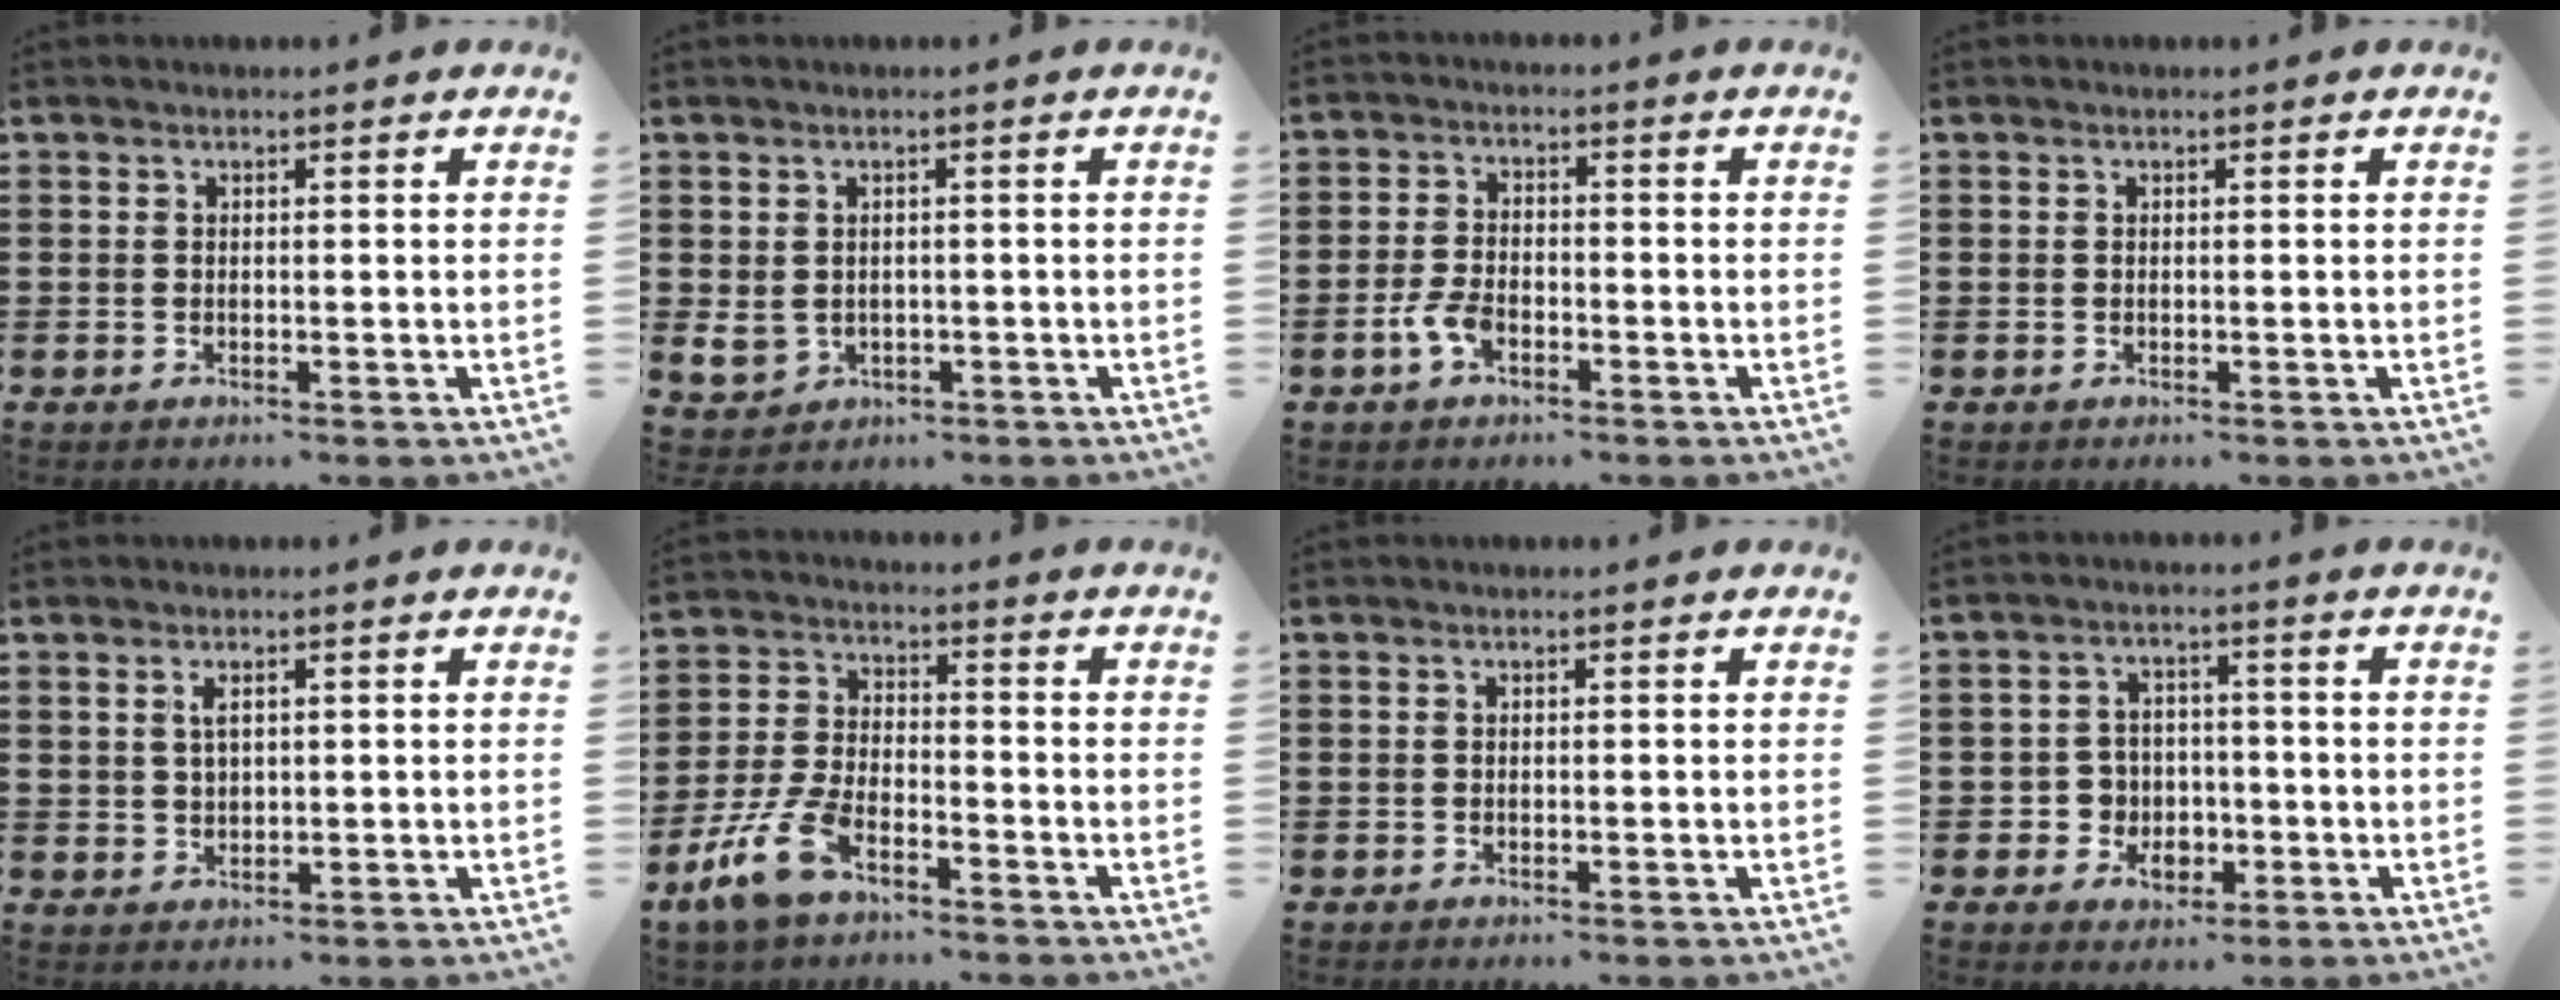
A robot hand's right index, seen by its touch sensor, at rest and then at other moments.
{"total": 2.3, "force": [-0.2, 2.1, 1.0], "torque": [-0.034, 0.000, -0.007]}
{"total": 4.0, "force": [-2.0, 2.0, 2.8], "torque": [-0.070, -0.003, -0.041]}
{"total": 0.0}
{"total": 1.9, "force": [0.9, 1.1, 1.3], "torque": [-0.028, 0.003, 0.017]}
{"total": 8.1, "force": [-4.8, 3.4, 5.6], "torque": [-0.147, -0.004, -0.096]}
{"total": 0.0}
{"total": 4.6, "force": [-1.1, 4.3, 1.2], "torque": [-0.036, 0.011, -0.023]}